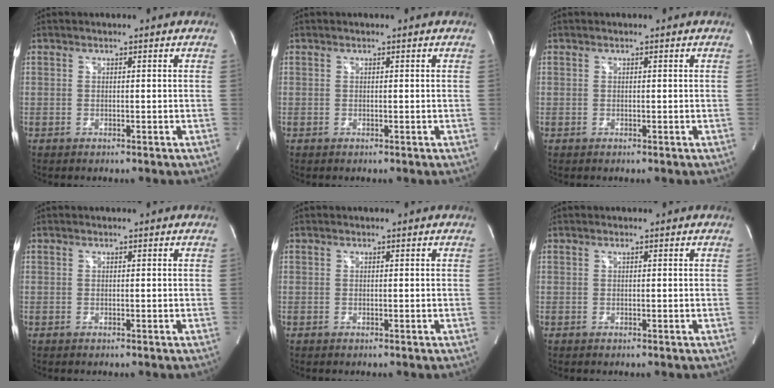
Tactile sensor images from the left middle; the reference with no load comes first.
{"total": 0.0}
{"total": 0.0}
{"total": 0.0}
{"total": 0.0}
{"total": 0.0}